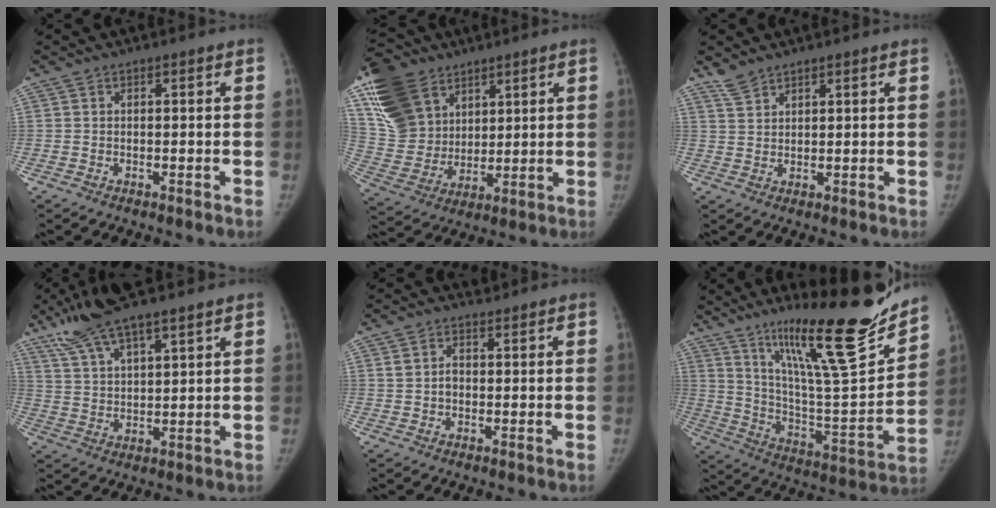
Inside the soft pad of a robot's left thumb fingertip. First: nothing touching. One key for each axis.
{"total": 20.3, "fx": 10.5, "fy": 14.3, "fz": 9.9, "tx": -0.193, "ty": -0.017, "tz": 0.208}
{"total": 3.1, "fx": 2.8, "fy": 1.0, "fz": 0.9, "tx": -0.011, "ty": -0.006, "tz": 0.057}
{"total": 12.6, "fx": 9.1, "fy": 2.8, "fz": 8.2, "tx": -0.150, "ty": -0.022, "tz": 0.174}
{"total": 2.3, "fx": 1.0, "fy": 1.6, "fz": 1.3, "tx": -0.022, "ty": 0.005, "tz": 0.019}
{"total": 26.8, "fx": 18.8, "fy": 4.2, "fz": 18.5, "tx": -0.266, "ty": -0.102, "tz": 0.314}